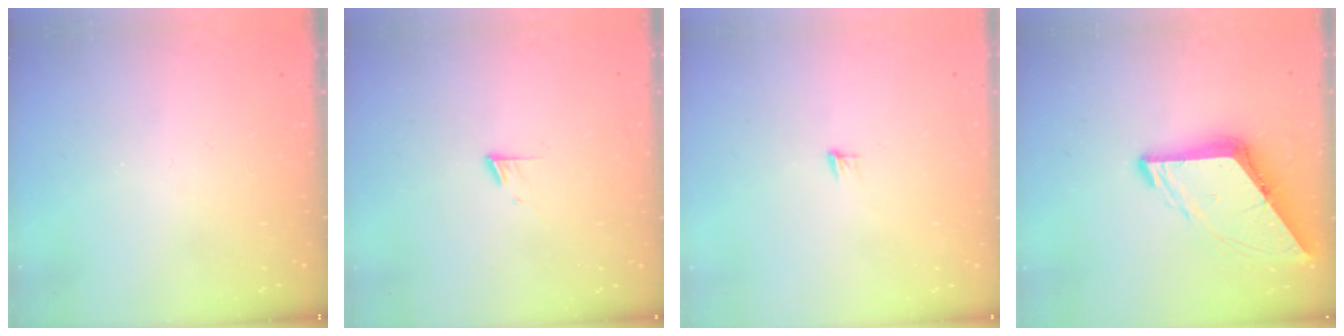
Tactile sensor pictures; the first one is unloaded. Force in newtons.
{"total": 5.1, "press": 5.1, "slide": 0.6}
{"total": 3.9, "press": 3.8, "slide": 0.9}
{"total": 9.5, "press": 9.5, "slide": 1.1}